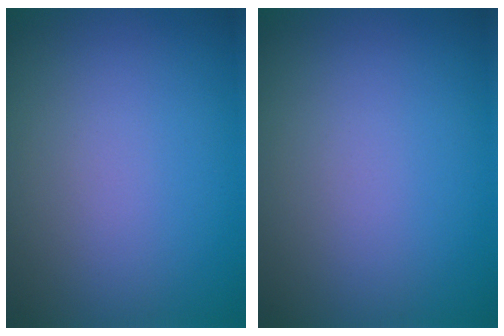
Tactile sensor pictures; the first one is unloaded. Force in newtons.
{"total": 0.0}